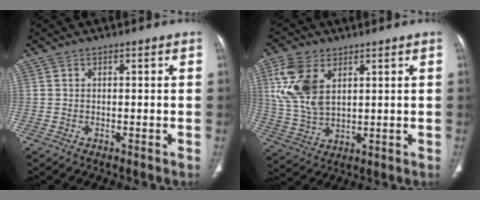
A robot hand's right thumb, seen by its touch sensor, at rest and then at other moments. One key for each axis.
{"total": 12.0, "fx": 4.2, "fy": 7.1, "fz": 8.8, "tx": -0.183, "ty": -0.008, "tz": 0.091}